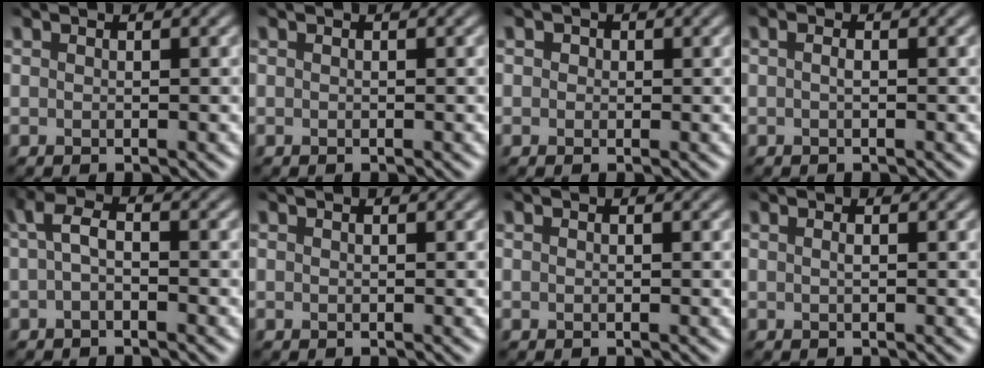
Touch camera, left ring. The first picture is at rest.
{"total": 0.0}
{"total": 1.1, "force": [0.4, 1.0, 0.4], "torque": [0.002, 0.003, -0.007]}
{"total": 0.8, "force": [0.0, 0.2, 0.8], "torque": [-0.015, 0.000, -0.001]}
{"total": 2.2, "force": [-0.2, 0.9, 2.0], "torque": [-0.040, 0.004, -0.009]}
{"total": 0.0}
{"total": 0.0}
{"total": 0.6, "force": [0.1, 0.2, 0.6], "torque": [-0.009, 0.003, 0.000]}